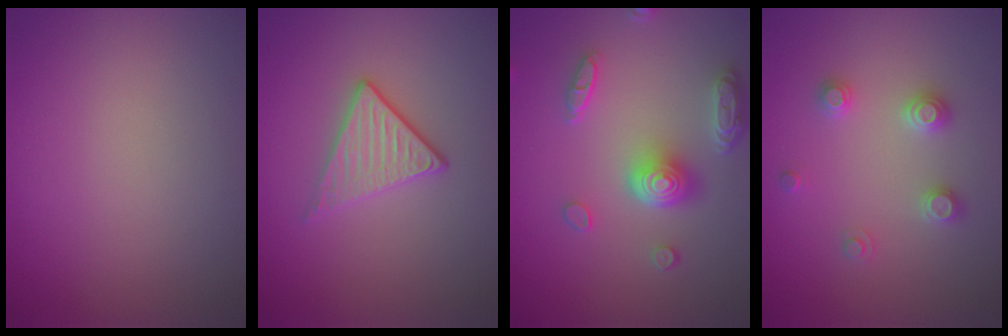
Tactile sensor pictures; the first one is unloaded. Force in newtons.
{"total": 2.8, "press": 2.5, "slide": 1.2}
{"total": 5.0, "press": 4.0, "slide": 3.1}
{"total": 2.3, "press": 2.3, "slide": 0.2}